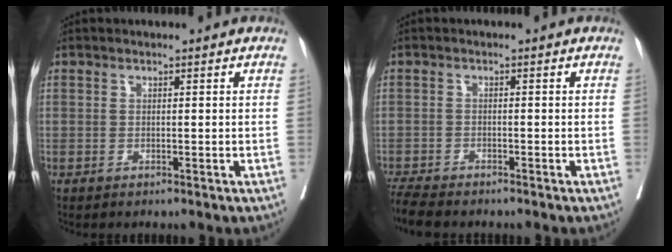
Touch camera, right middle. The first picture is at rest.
{"total": 5.2, "force": [-4.8, 0.7, 1.9], "torque": [-0.035, -0.016, -0.084]}